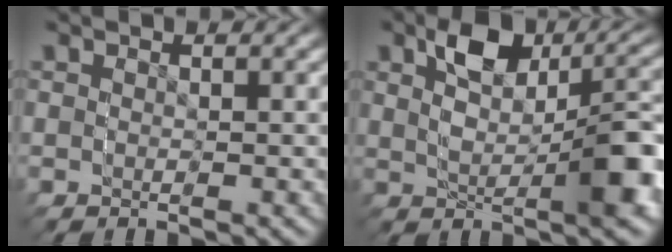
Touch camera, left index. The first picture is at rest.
{"total": 5.7, "force": [0.6, 3.3, 4.5], "torque": [-0.080, 0.002, 0.005]}